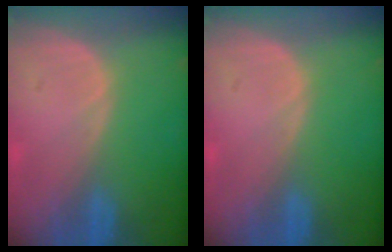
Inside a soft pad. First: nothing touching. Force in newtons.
{"total": 0.0}